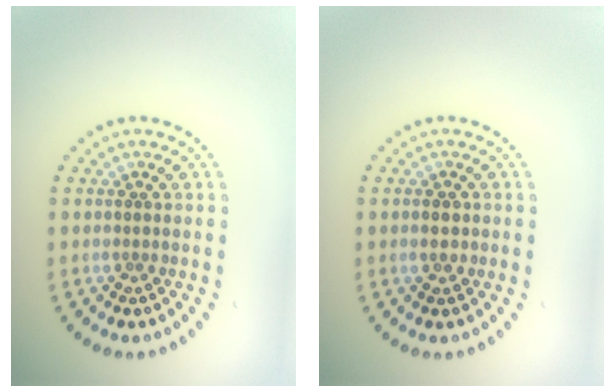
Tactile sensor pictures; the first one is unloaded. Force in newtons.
{"total": 1.7, "press": 1.7, "slide": 0.1}